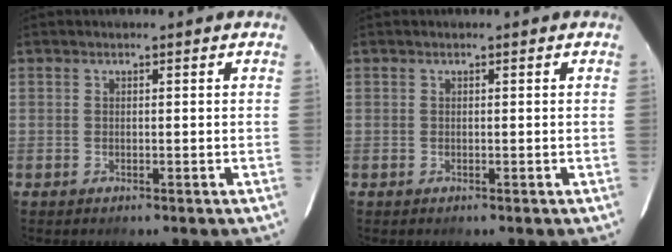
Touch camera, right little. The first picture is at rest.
{"total": 0.0}